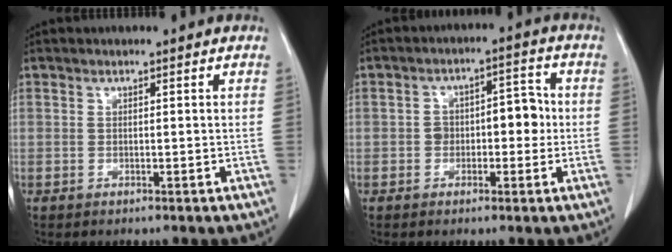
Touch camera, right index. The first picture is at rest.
{"total": 5.9, "force": [-0.7, 3.4, 4.8], "torque": [-0.068, 0.029, -0.010]}